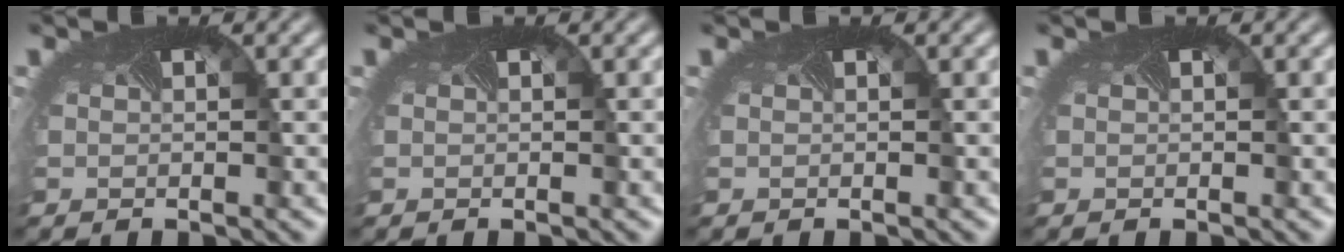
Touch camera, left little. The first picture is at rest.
{"total": 0.0}
{"total": 0.0}
{"total": 0.0}